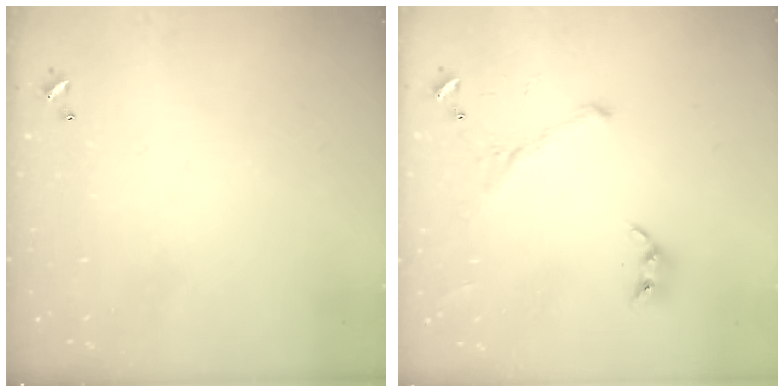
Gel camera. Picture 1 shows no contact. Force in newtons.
{"total": 2.0, "press": 2.0, "slide": 0.4}